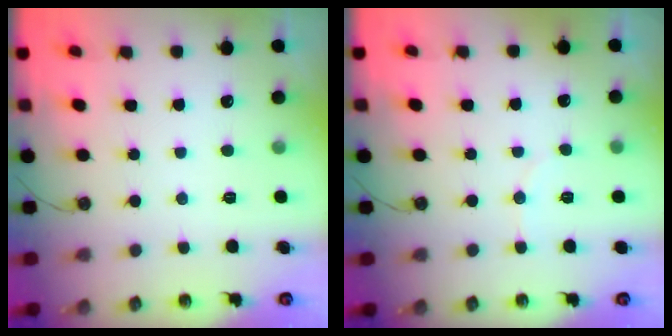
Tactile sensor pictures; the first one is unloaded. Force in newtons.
{"total": 3.1, "press": 3.0, "slide": 0.6}